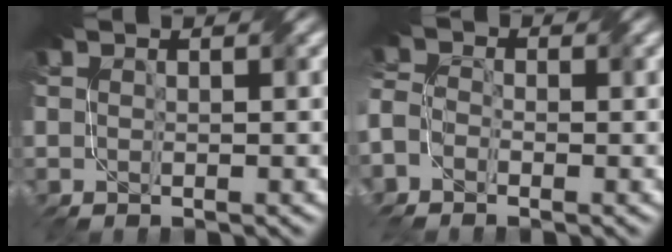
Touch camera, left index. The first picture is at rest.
{"total": 3.2, "force": [-2.1, 2.1, 1.3], "torque": [-0.042, -0.004, -0.043]}